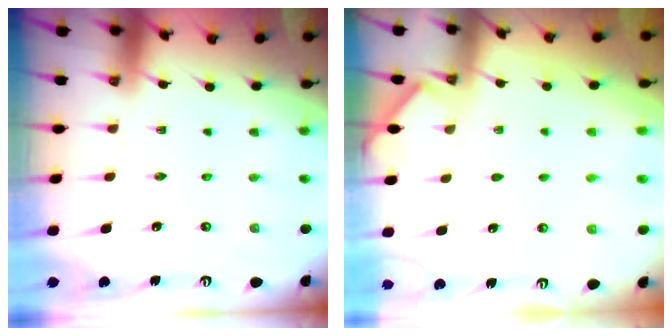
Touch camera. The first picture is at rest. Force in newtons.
{"total": 2.8, "press": 2.8, "slide": 0.4}